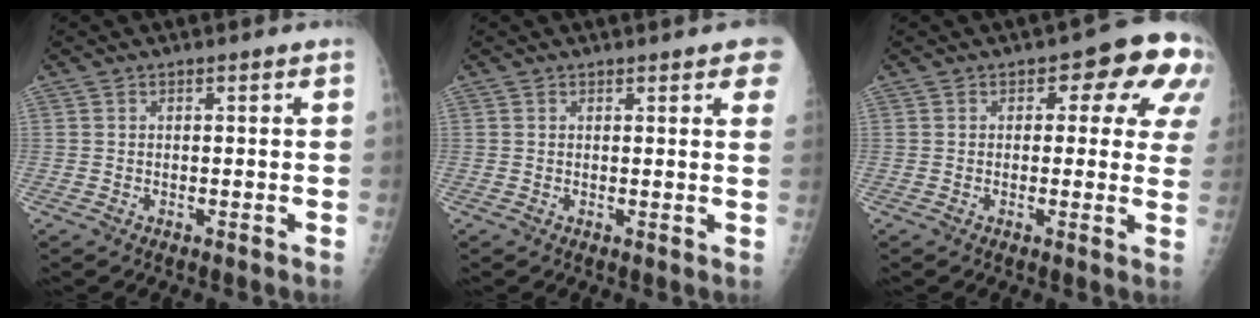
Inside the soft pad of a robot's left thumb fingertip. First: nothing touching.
{"total": 5.7, "force": [3.6, 1.4, 4.2], "torque": [-0.031, -0.003, 0.036]}
{"total": 11.2, "force": [3.8, 5.7, 8.8], "torque": [-0.044, 0.001, 0.034]}